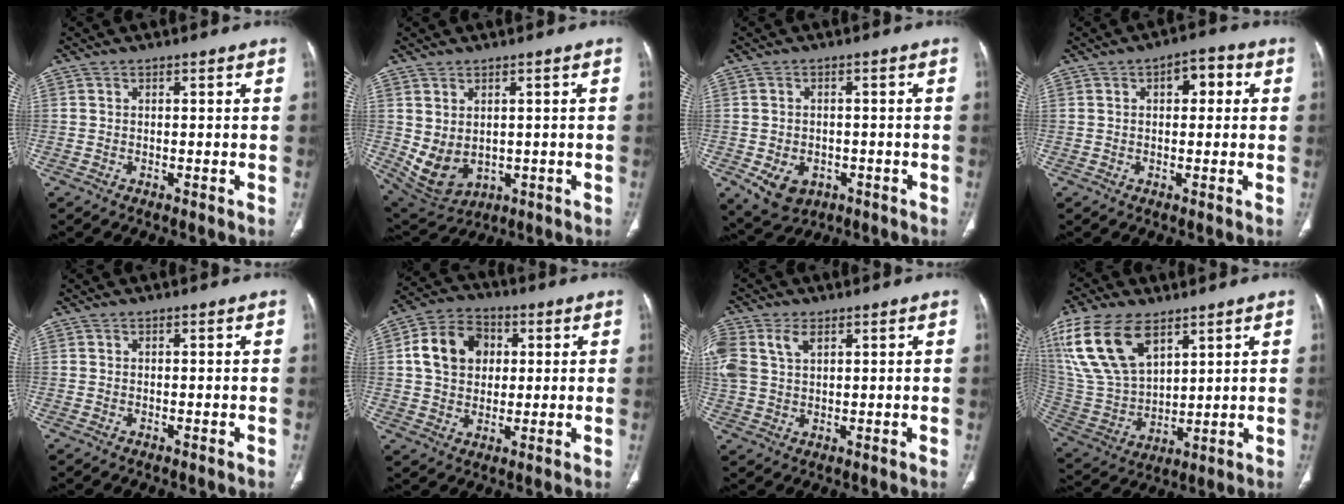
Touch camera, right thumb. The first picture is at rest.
{"total": 8.5, "force": [-0.2, 5.9, 6.1], "torque": [-0.106, -0.005, 0.029]}
{"total": 7.3, "force": [-2.9, 5.4, 4.0], "torque": [-0.060, 0.011, -0.030]}
{"total": 5.2, "force": [1.4, 2.9, 4.1], "torque": [-0.037, 0.010, 0.013]}
{"total": 0.0}
{"total": 12.1, "force": [2.4, 9.4, 7.2], "torque": [-0.104, 0.008, 0.036]}
{"total": 10.1, "force": [4.1, 6.5, 6.4], "torque": [-0.169, 0.007, 0.084]}
{"total": 19.7, "force": [10.4, 10.9, 12.8], "torque": [-0.259, -0.029, 0.214]}